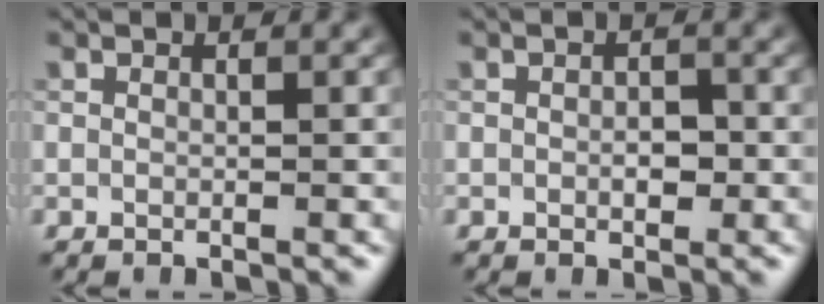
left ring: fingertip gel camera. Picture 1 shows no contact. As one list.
[{"total": 1.4, "force": [-0.2, 0.9, 1.1], "torque": [-0.015, 0.001, -0.005]}]